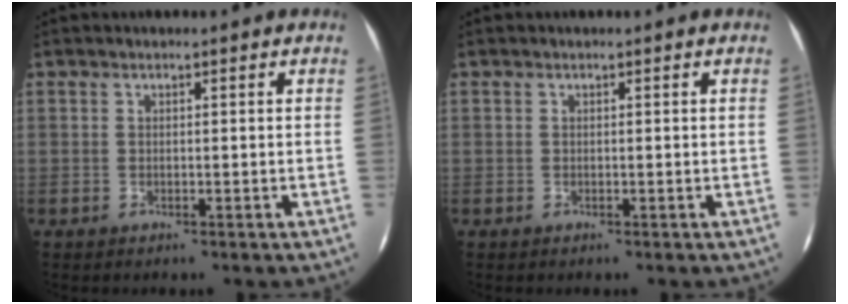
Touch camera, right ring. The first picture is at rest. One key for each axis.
{"total": 0.0}